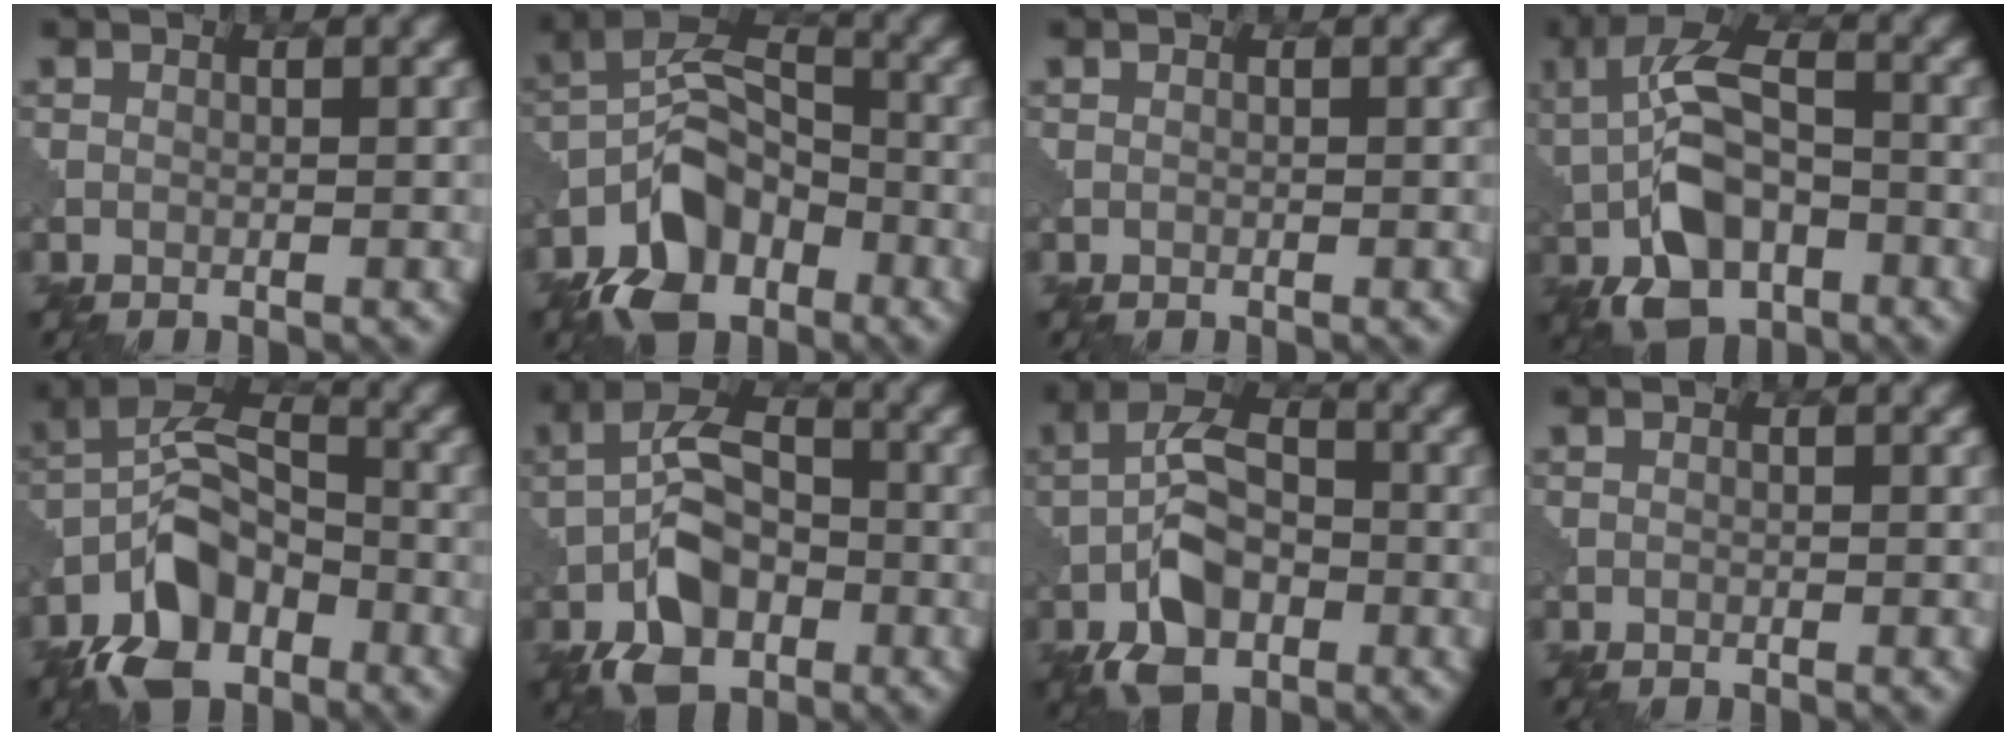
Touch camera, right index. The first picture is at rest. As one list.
[{"total": 8.3, "force": [-5.0, 4.7, 4.7], "torque": [-0.086, 0.005, -0.108]}, {"total": 0.0}, {"total": 8.5, "force": [-1.4, 4.7, 6.9], "torque": [-0.136, 0.009, -0.036]}, {"total": 8.3, "force": [-4.8, 4.5, 5.1], "torque": [-0.096, 0.007, -0.103]}, {"total": 8.2, "force": [-3.0, 4.8, 5.9], "torque": [-0.111, 0.007, -0.067]}, {"total": 7.4, "force": [-2.8, 4.1, 5.5], "torque": [-0.104, 0.008, -0.064]}, {"total": 0.0}]